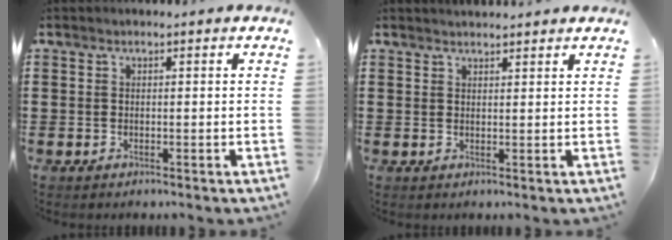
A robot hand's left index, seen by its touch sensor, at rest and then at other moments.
{"total": 1.5, "force": [1.5, 0.1, 0.1], "torque": [-0.005, 0.003, 0.029]}